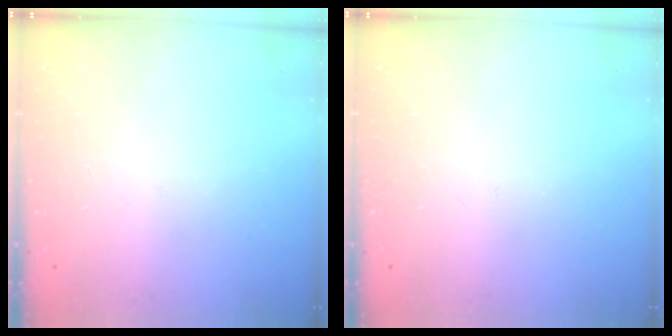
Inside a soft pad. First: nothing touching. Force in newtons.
{"total": 0.0}